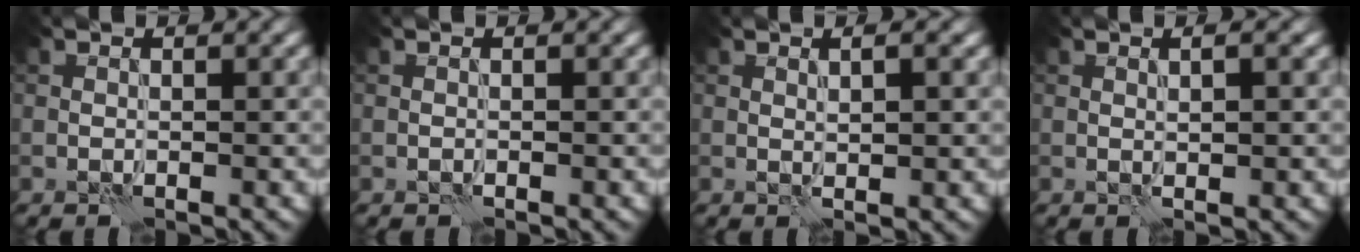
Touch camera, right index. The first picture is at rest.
{"total": 0.0}
{"total": 2.0, "force": [0.6, 0.2, 1.8], "torque": [-0.026, 0.001, 0.011]}
{"total": 1.7, "force": [0.4, 0.2, 1.7], "torque": [-0.025, 0.001, 0.007]}